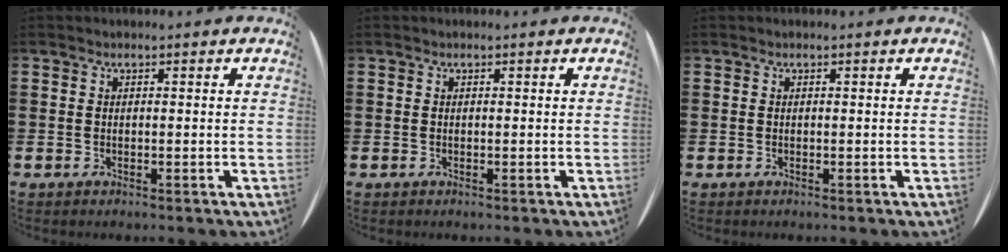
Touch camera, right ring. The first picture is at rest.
{"total": 0.0}
{"total": 0.0}